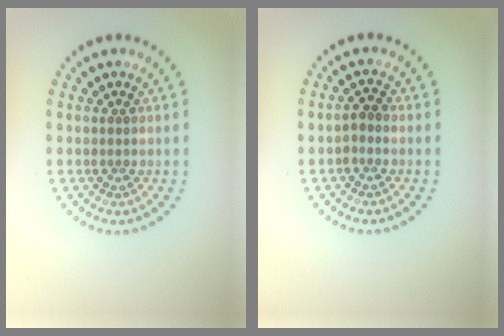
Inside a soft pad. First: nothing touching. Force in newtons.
{"total": 1.1, "press": 1.0, "slide": 0.5}